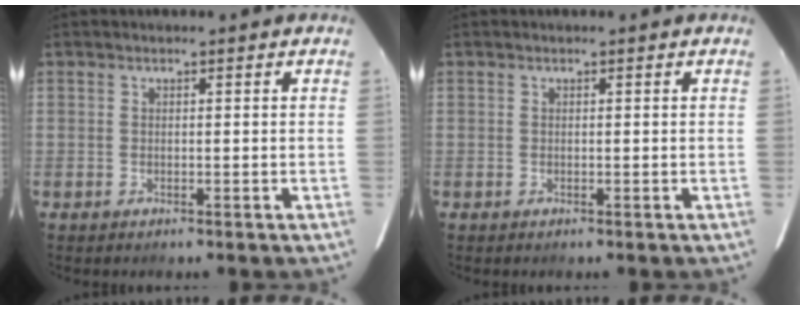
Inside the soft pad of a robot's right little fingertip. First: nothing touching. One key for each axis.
{"total": 0.0}